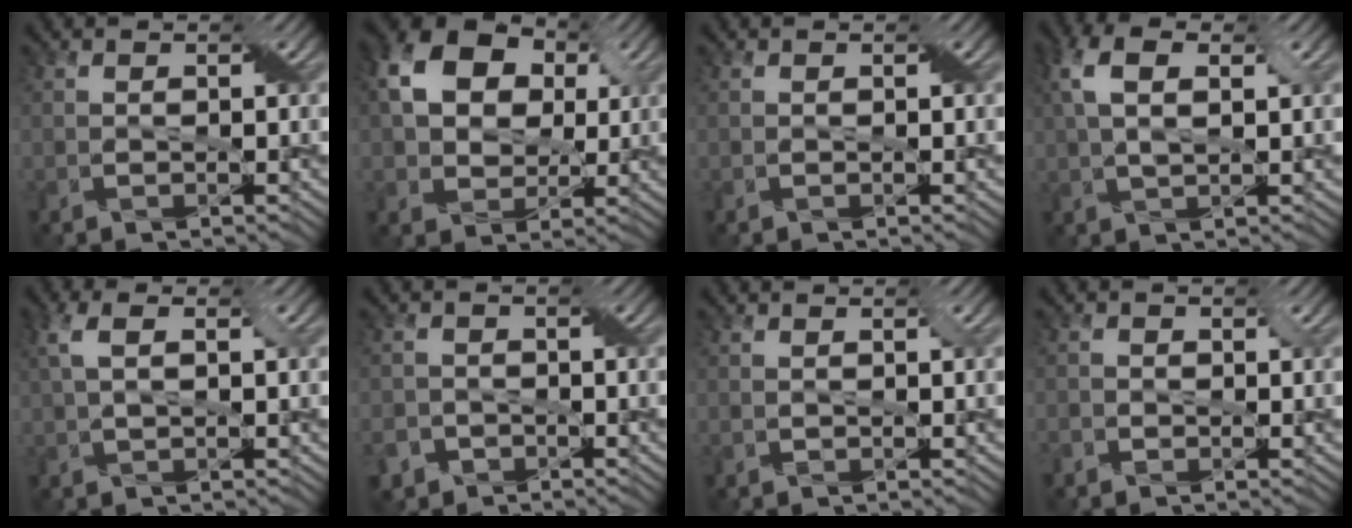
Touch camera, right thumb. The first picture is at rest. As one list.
[{"total": 13.0, "force": [4.0, 9.6, 7.8], "torque": [-0.185, 0.038, 0.071]}, {"total": 0.0}, {"total": 6.4, "force": [2.1, 2.9, 5.3], "torque": [-0.120, 0.013, 0.034]}, {"total": 3.9, "force": [1.2, 1.5, 3.4], "torque": [-0.084, 0.012, 0.022]}, {"total": 4.5, "force": [-2.9, 3.3, 1.0], "torque": [-0.014, -0.007, -0.058]}, {"total": 0.6, "force": [0.2, 0.2, 0.5], "torque": [-0.014, 0.001, 0.007]}, {"total": 1.9, "force": [-1.0, 1.6, 0.5], "torque": [-0.011, 0.003, -0.022]}]